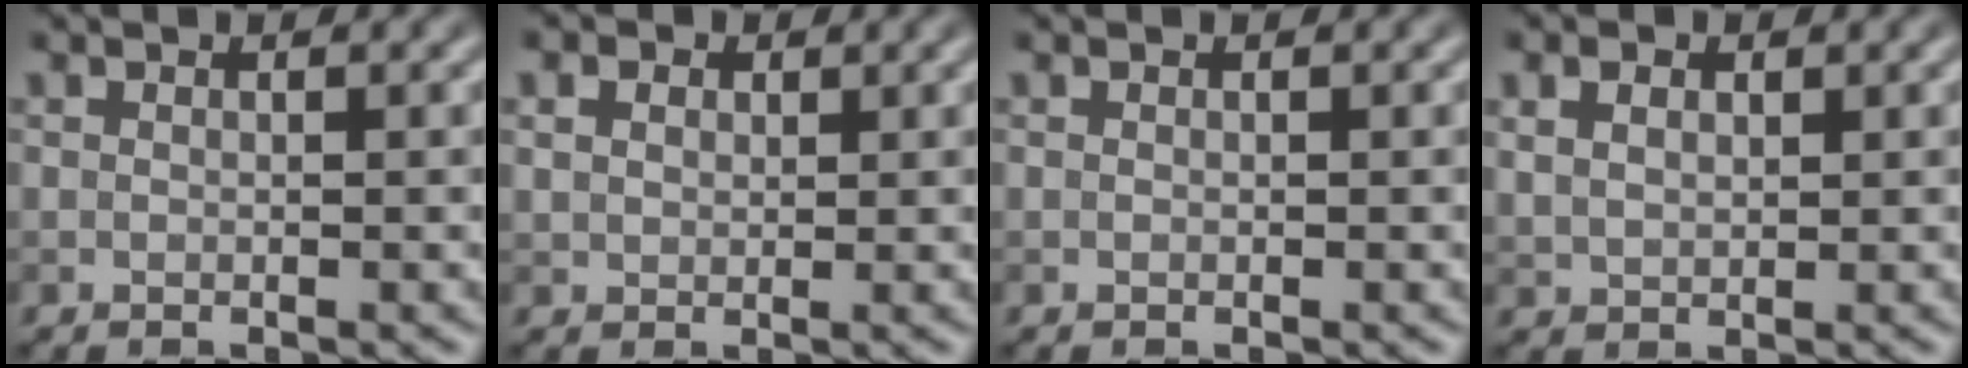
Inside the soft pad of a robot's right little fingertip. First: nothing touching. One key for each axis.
{"total": 2.1, "fx": 1.1, "fy": 1.5, "fz": 0.9, "tx": -0.022, "ty": 0.004, "tz": 0.011}
{"total": 0.0}
{"total": 2.0, "fx": 0.9, "fy": 1.3, "fz": 1.3, "tx": -0.029, "ty": 0.002, "tz": 0.021}